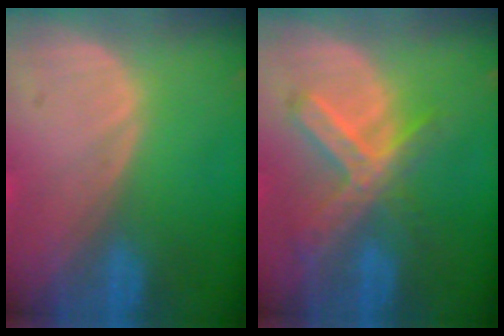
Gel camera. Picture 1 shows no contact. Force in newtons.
{"total": 7.0, "press": 6.1, "slide": 3.6}